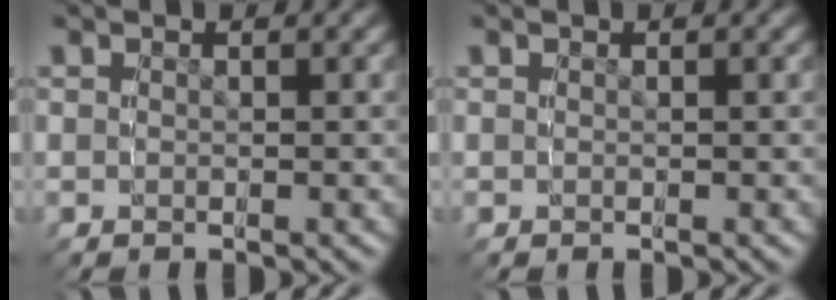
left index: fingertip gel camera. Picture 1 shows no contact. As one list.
[{"total": 0.0}]